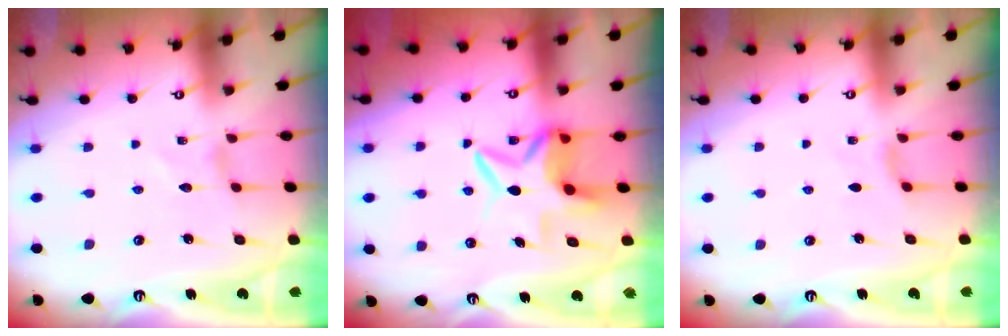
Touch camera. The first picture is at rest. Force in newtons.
{"total": 9.3, "press": 9.2, "slide": 1.5}
{"total": 1.9, "press": 1.8, "slide": 0.5}